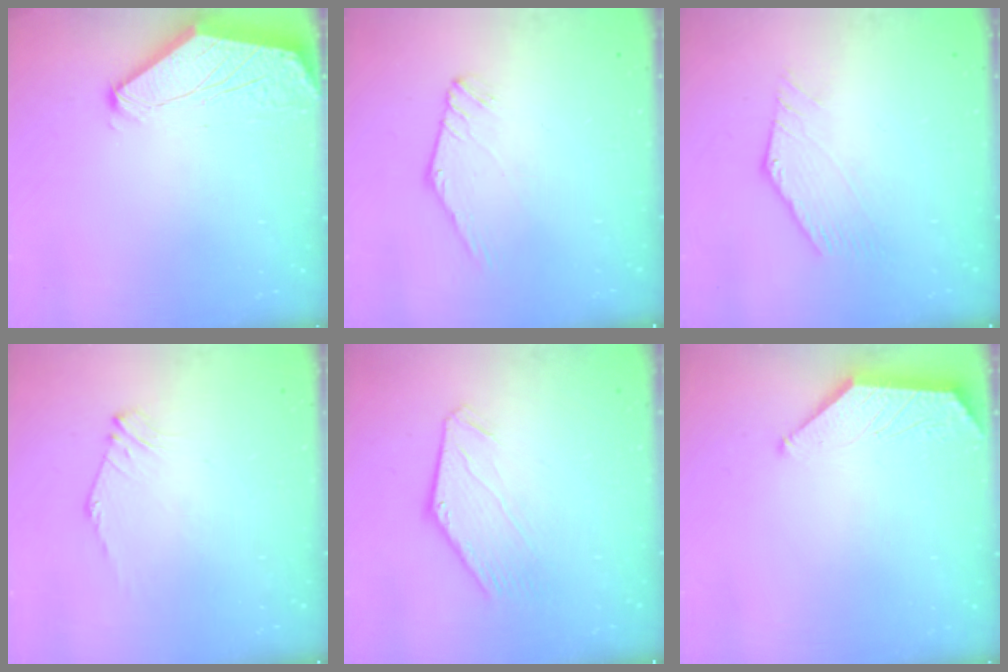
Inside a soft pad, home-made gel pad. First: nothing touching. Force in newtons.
{"total": 1.3, "press": 1.3, "slide": 0.1}
{"total": 0.0}
{"total": 1.6, "press": 1.5, "slide": 0.5}
{"total": 0.6, "press": 0.6, "slide": 0.1}
{"total": 1.3, "press": 1.3, "slide": 0.3}